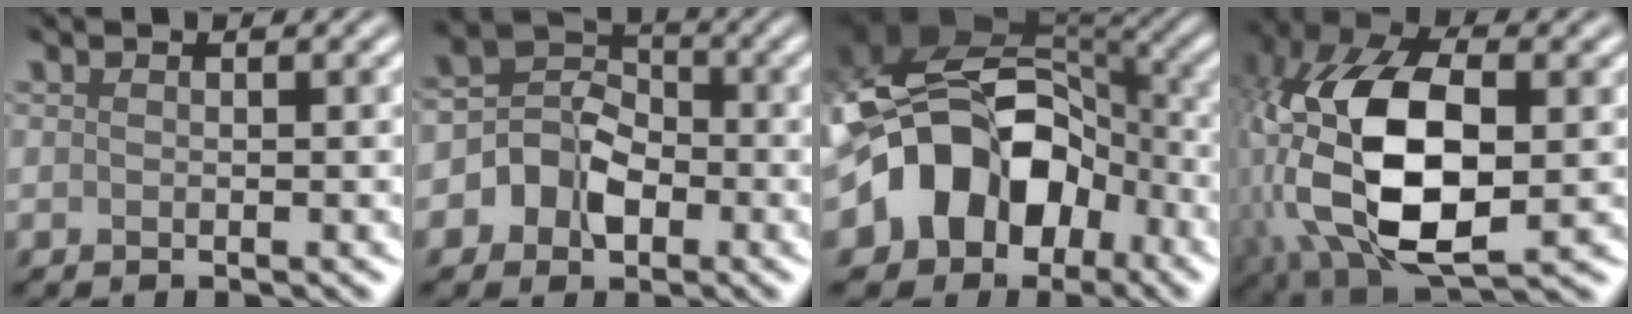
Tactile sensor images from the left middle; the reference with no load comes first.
{"total": 4.6, "force": [-1.5, 3.7, 2.3], "torque": [-0.029, 0.009, -0.035]}
{"total": 12.1, "force": [-3.7, 9.2, 7.0], "torque": [-0.119, 0.005, -0.075]}
{"total": 14.8, "force": [-0.9, 8.4, 12.1], "torque": [-0.270, -0.017, -0.009]}